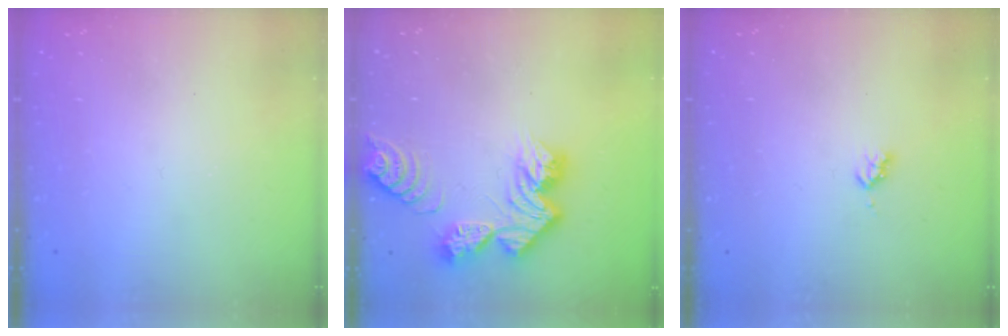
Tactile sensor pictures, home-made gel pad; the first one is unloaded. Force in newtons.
{"total": 13.0, "press": 13.0, "slide": 1.1}
{"total": 3.1, "press": 3.0, "slide": 0.5}